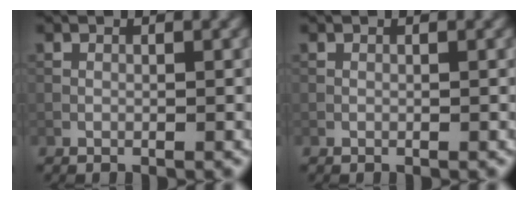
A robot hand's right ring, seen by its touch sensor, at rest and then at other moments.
{"total": 0.0}